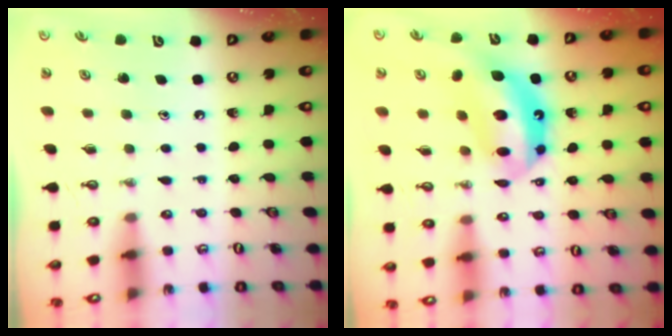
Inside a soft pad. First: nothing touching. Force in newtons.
{"total": 13.4, "press": 13.4, "slide": 0.9}